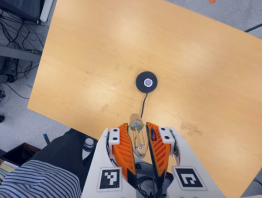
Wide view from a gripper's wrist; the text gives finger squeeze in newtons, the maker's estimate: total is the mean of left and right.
{"total": 21.4, "left": 24.8, "right": 18.0}